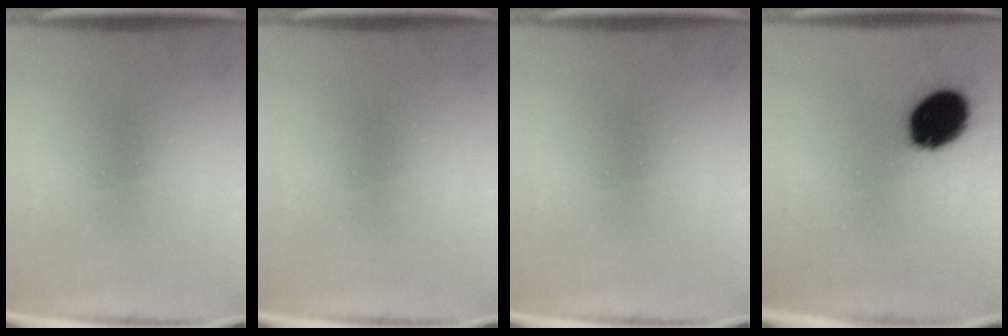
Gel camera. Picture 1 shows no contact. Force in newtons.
{"total": 0.0}
{"total": 0.0}
{"total": 15.0}